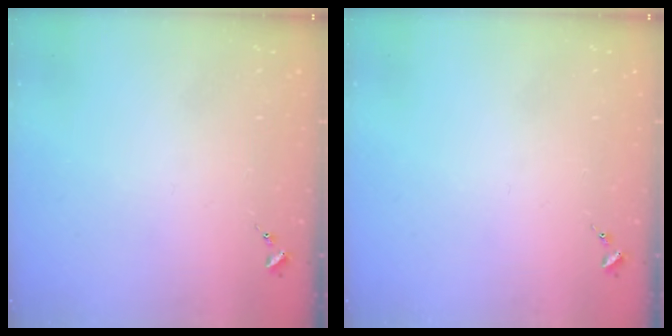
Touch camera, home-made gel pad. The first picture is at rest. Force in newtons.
{"total": 0.0}